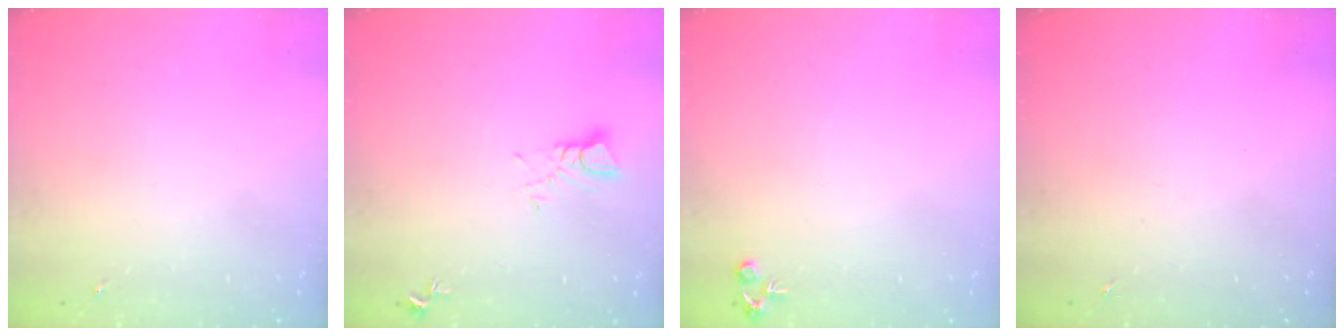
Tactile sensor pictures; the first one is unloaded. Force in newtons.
{"total": 3.8, "press": 3.8, "slide": 0.3}
{"total": 4.7, "press": 4.7, "slide": 0.2}
{"total": 0.0}